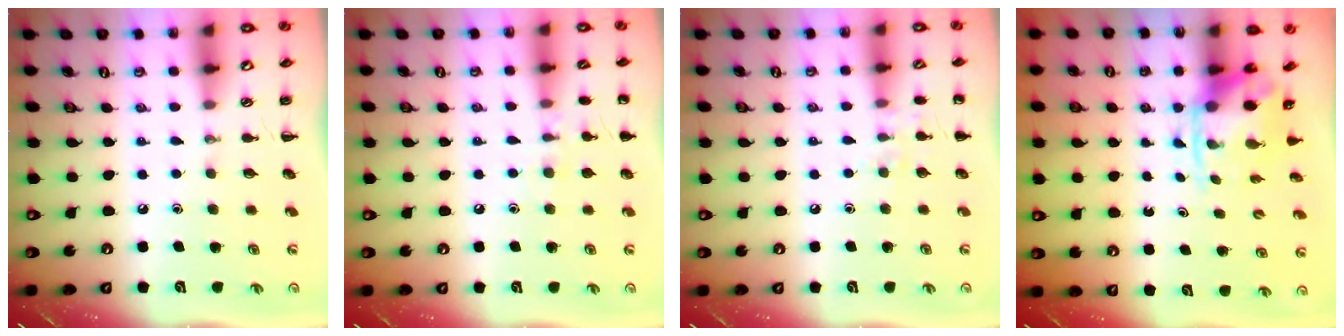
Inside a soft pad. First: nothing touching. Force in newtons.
{"total": 7.3, "press": 7.0, "slide": 2.0}
{"total": 6.9, "press": 6.6, "slide": 2.0}
{"total": 3.8, "press": 3.7, "slide": 0.8}